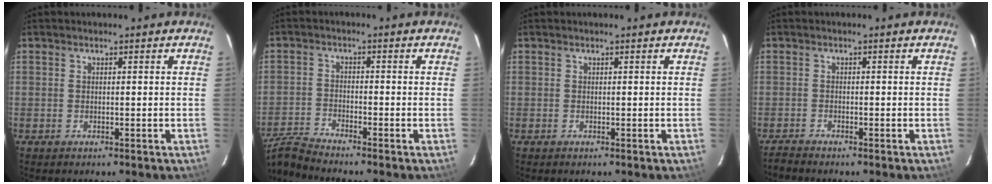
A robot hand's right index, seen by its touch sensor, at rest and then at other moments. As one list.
[{"total": 5.5, "force": [-5.4, -0.7, 0.9], "torque": [-0.040, -0.005, -0.117]}, {"total": 0.0}, {"total": 1.6, "force": [-1.6, -0.1, 0.1], "torque": [-0.009, -0.006, -0.033]}]